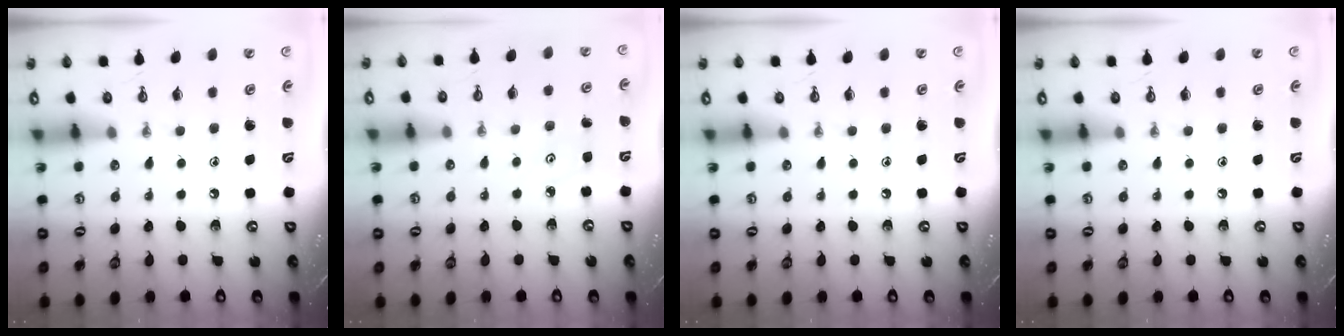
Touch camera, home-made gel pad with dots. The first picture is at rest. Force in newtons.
{"total": 2.6, "press": 2.6, "slide": 0.3}
{"total": 0.0}
{"total": 0.0}